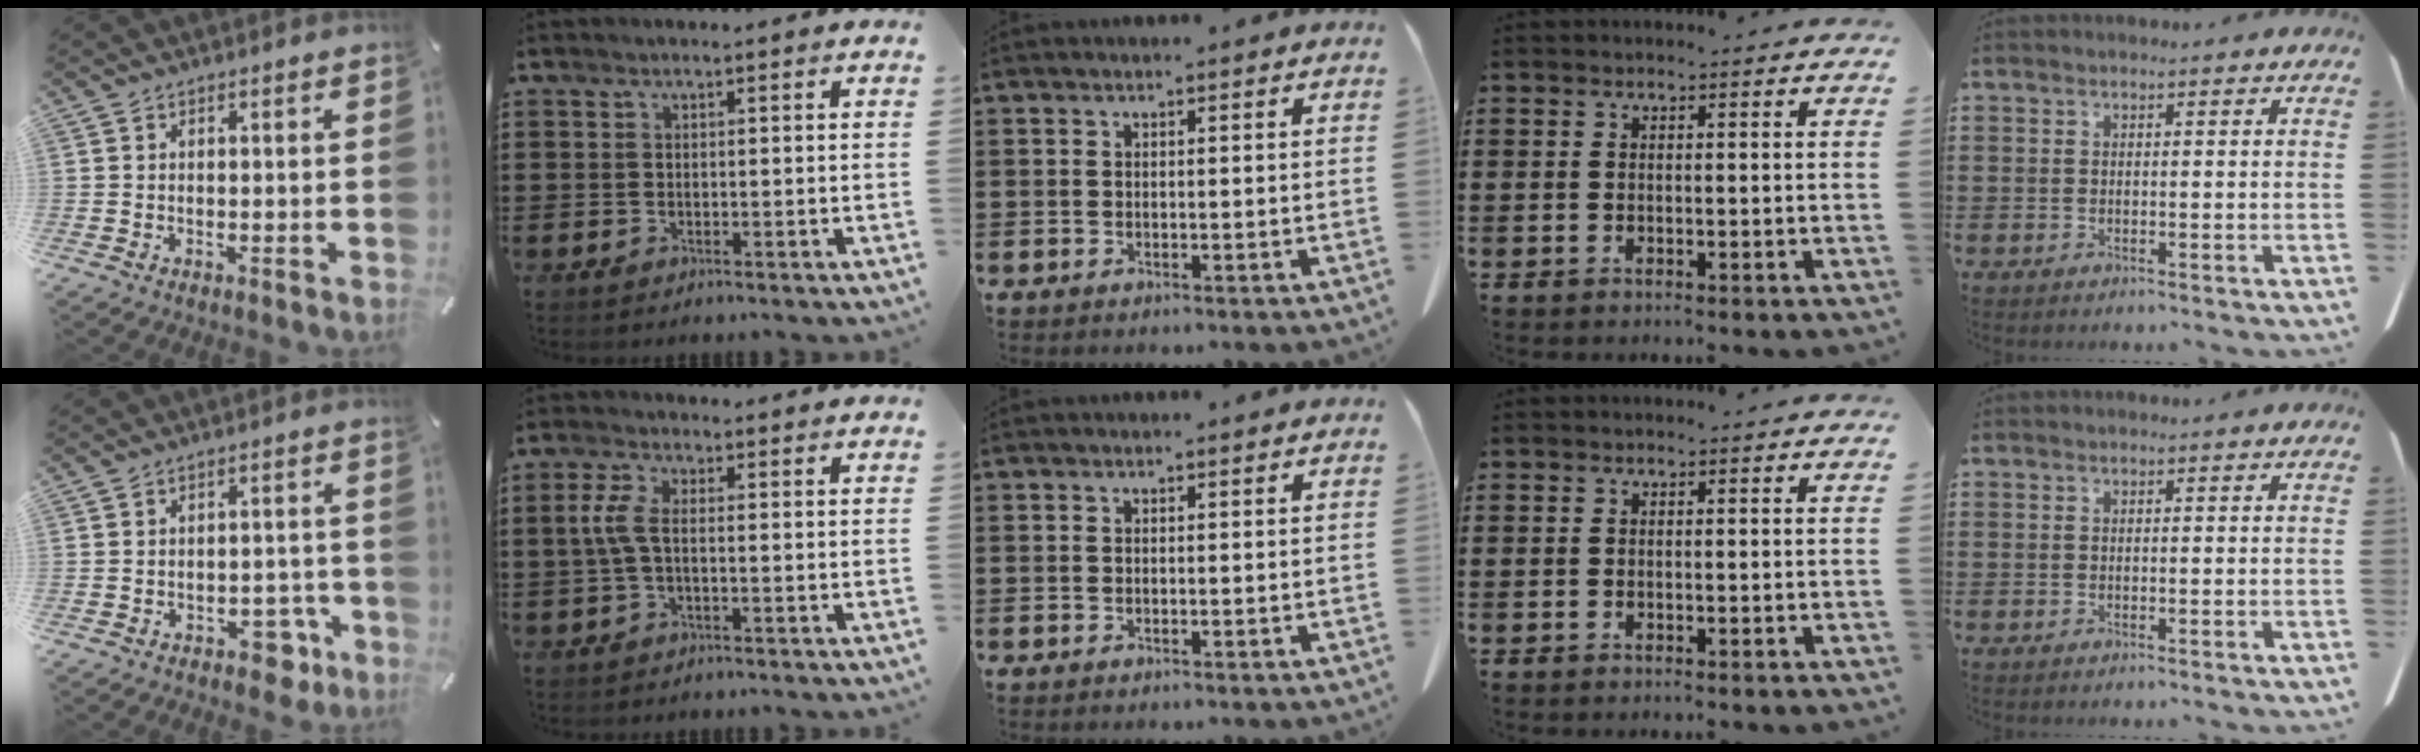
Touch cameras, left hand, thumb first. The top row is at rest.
{"thumb": {"total": 6.7, "force": [-4.0, 3.8, 3.8], "torque": [-0.037, 0.021, -0.069]}, "index": {"total": 4.0, "force": [-0.1, 1.6, 3.7], "torque": [-0.091, -0.002, -0.009]}}